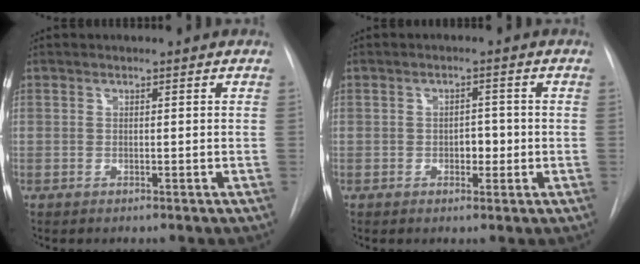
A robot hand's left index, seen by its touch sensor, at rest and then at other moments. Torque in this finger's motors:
{"motor_torque": [0.10, 0.02, 0.00, 0.03]}